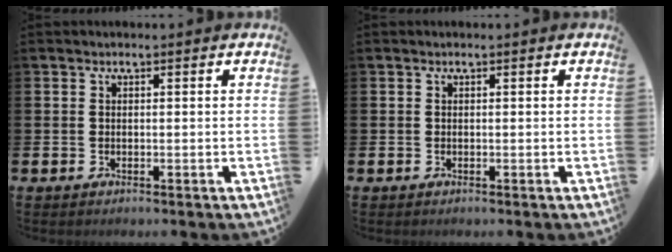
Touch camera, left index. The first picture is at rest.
{"total": 0.0}